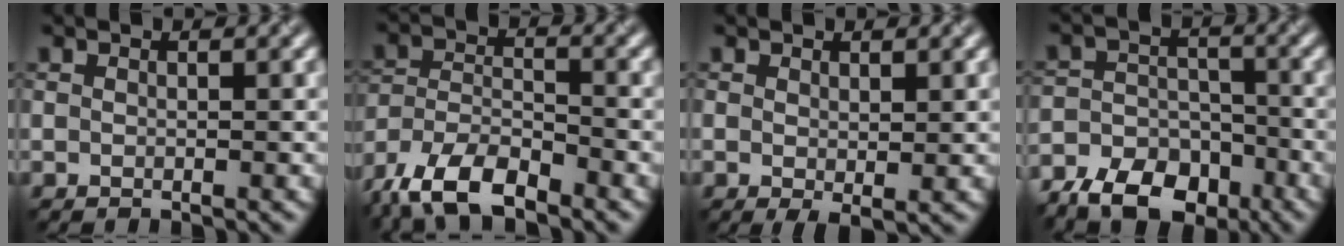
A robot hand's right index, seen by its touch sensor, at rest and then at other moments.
{"total": 8.7, "force": [-6.6, 3.3, 4.7], "torque": [-0.083, -0.008, -0.130]}
{"total": 1.6, "force": [0.1, 0.7, 1.4], "torque": [-0.022, -0.007, 0.005]}
{"total": 9.2, "force": [-7.1, 4.9, 3.2], "torque": [-0.038, -0.009, -0.114]}